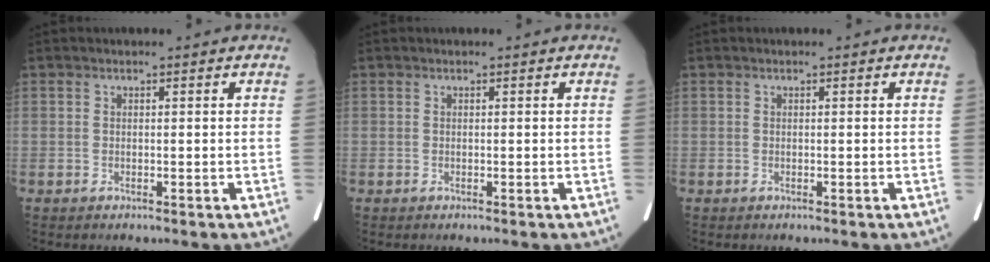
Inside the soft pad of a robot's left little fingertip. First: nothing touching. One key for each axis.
{"total": 0.0}
{"total": 0.0}